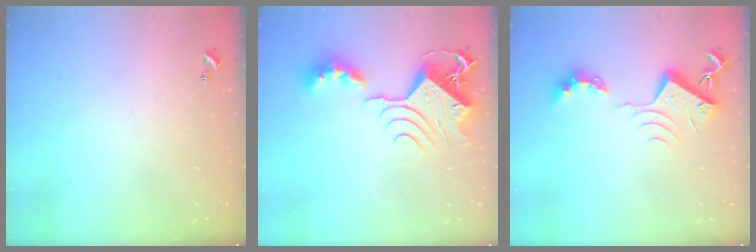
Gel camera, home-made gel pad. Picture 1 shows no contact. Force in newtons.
{"total": 13.7, "press": 13.6, "slide": 1.6}
{"total": 8.8, "press": 8.7, "slide": 1.1}